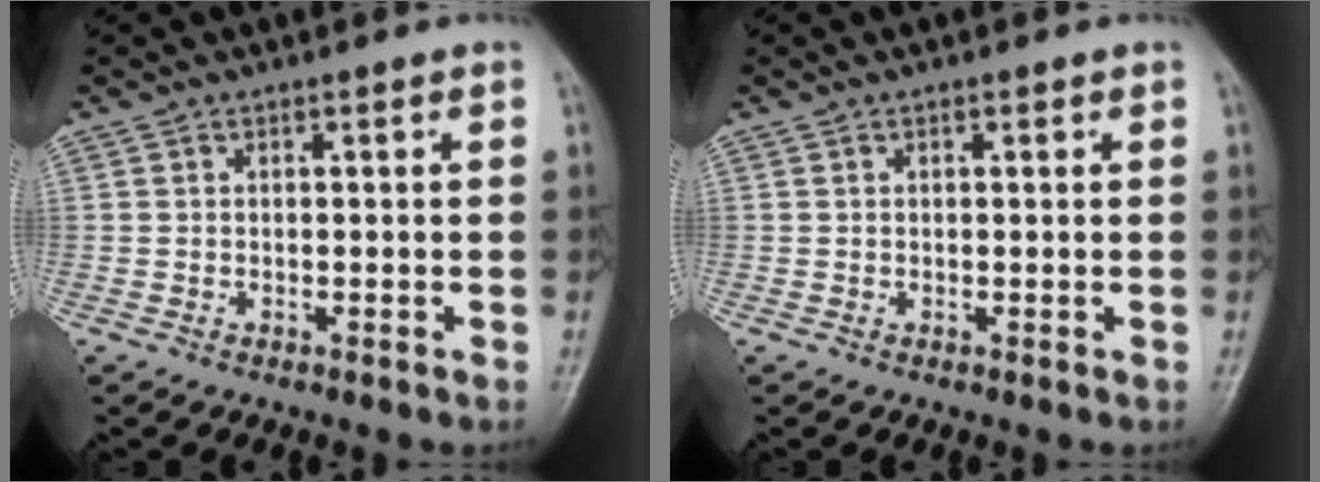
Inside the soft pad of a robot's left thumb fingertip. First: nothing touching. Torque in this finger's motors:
{"motor_torque": [-0.12, -0.06, -0.07, 0.06, 0.01]}